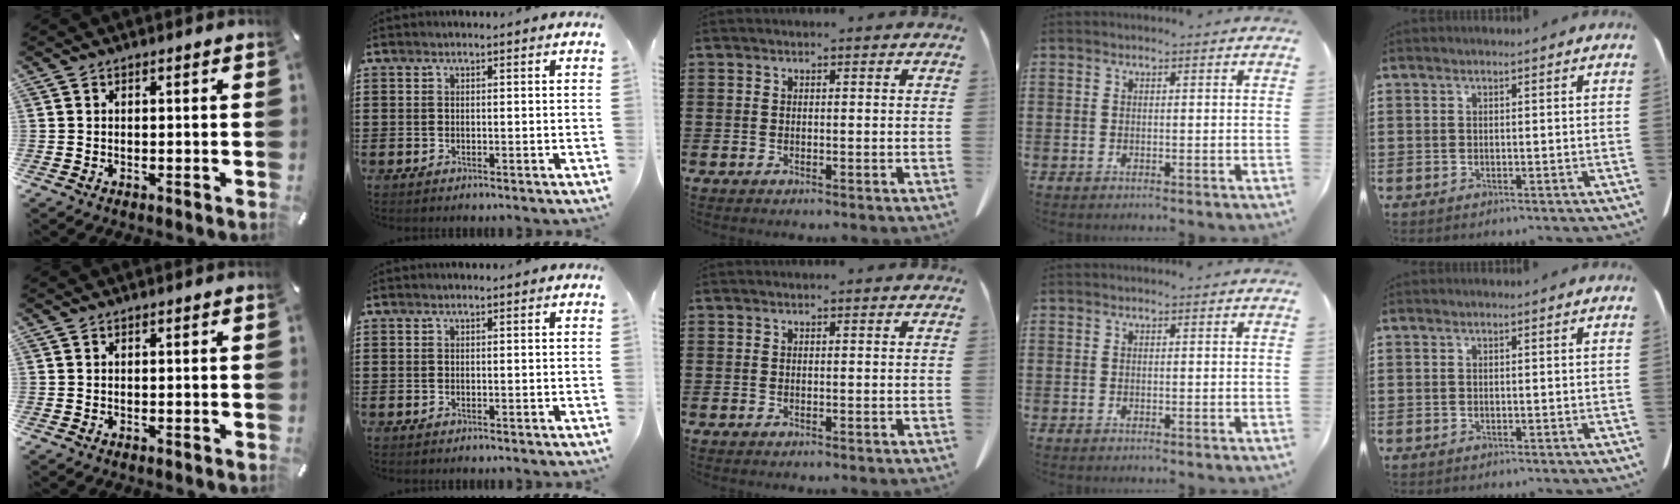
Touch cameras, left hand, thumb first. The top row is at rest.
{}